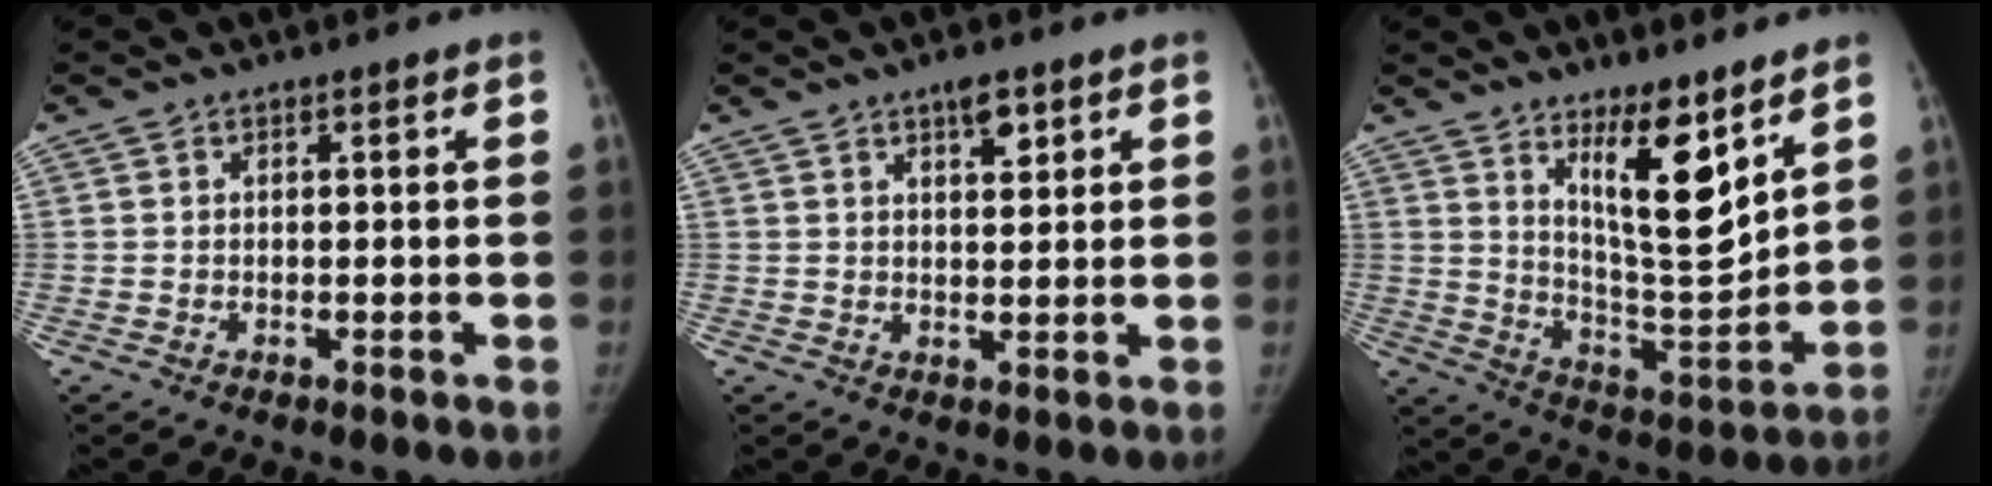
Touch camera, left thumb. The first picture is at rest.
{"total": 4.0, "force": [2.4, 1.6, 2.7], "torque": [-0.029, -0.014, 0.038]}
{"total": 13.7, "force": [8.2, 3.6, 10.3], "torque": [-0.142, -0.078, 0.151]}